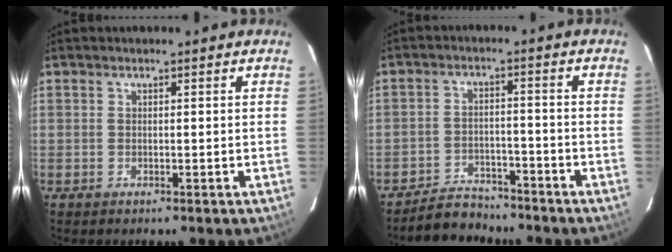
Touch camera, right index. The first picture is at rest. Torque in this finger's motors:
{"motor_torque": [-0.71, -0.23, -0.22, -0.09]}